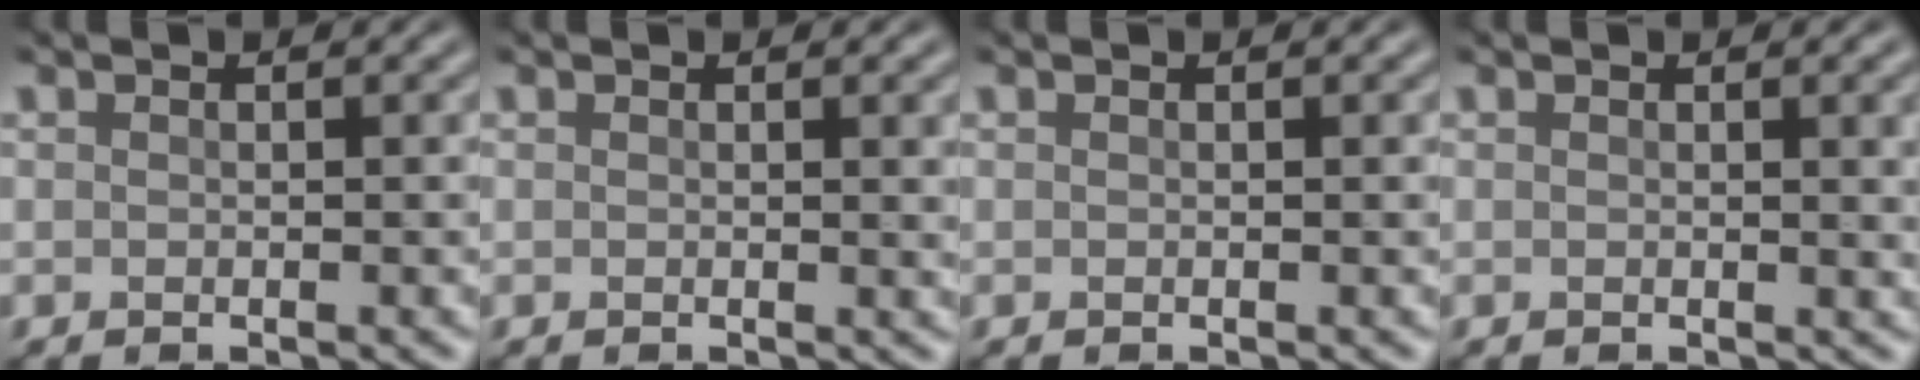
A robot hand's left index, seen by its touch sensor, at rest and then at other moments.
{"total": 1.8, "force": [0.5, 0.6, 1.7], "torque": [-0.013, 0.002, 0.004]}
{"total": 0.5, "force": [0.1, 0.1, 0.5], "torque": [-0.004, 0.003, 0.000]}
{"total": 2.7, "force": [0.6, 0.9, 2.5], "torque": [-0.020, 0.004, 0.006]}